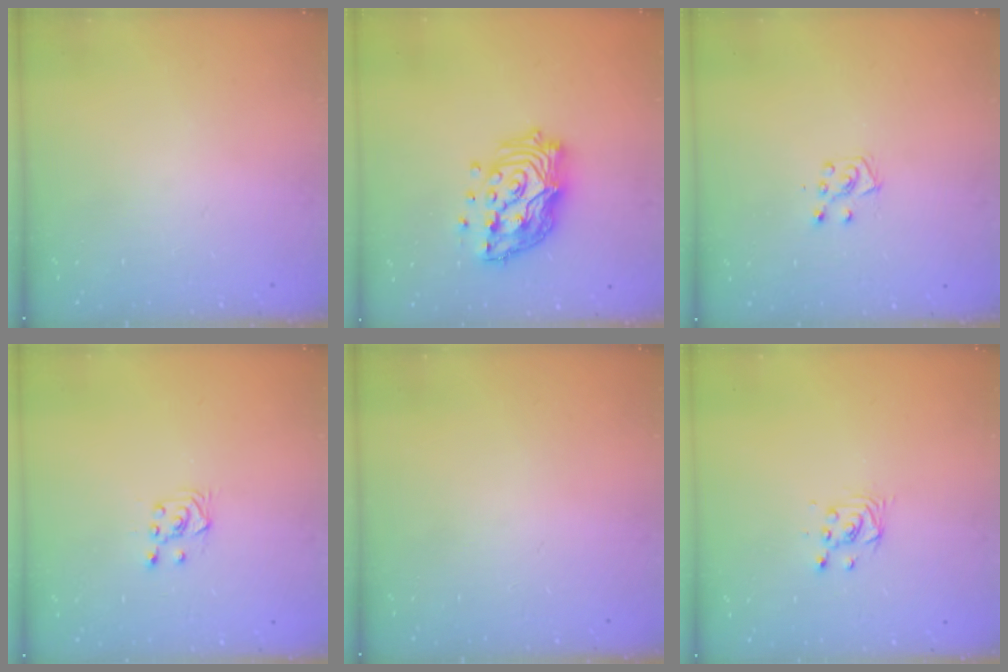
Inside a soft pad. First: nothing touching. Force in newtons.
{"total": 17.4, "press": 17.1, "slide": 3.2}
{"total": 6.3, "press": 6.3, "slide": 0.3}
{"total": 4.5, "press": 4.4, "slide": 0.8}
{"total": 0.0}
{"total": 3.4, "press": 3.4, "slide": 0.3}